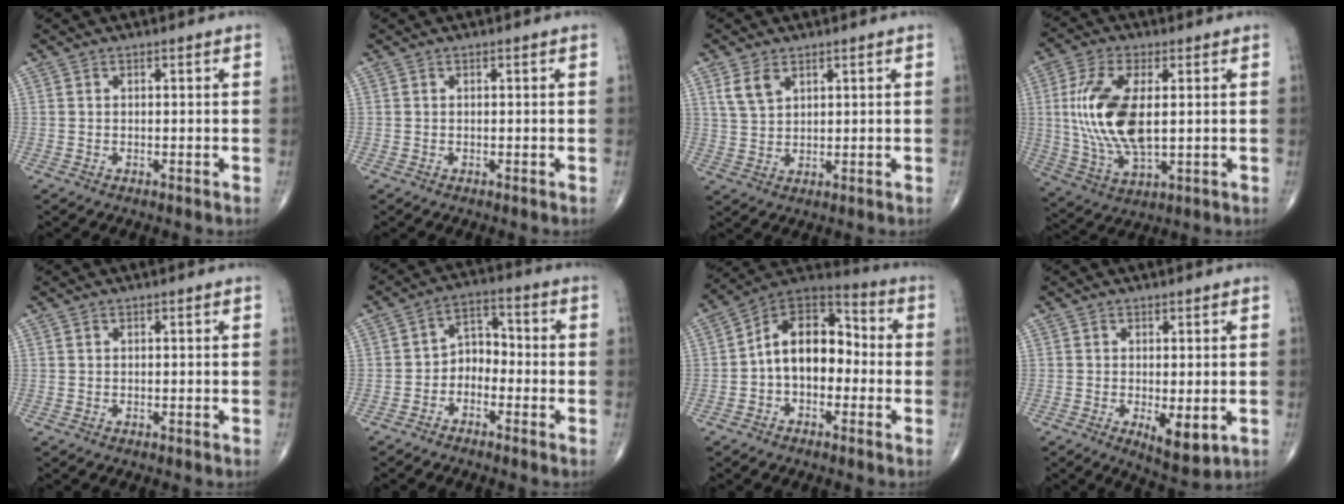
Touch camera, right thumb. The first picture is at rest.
{"total": 0.0}
{"total": 4.4, "force": [2.5, 2.6, 2.6], "torque": [-0.047, -0.007, 0.055]}
{"total": 15.5, "force": [1.6, 7.2, 13.7], "torque": [-0.285, -0.010, 0.037]}
{"total": 0.0}
{"total": 5.6, "force": [-2.1, 4.1, 3.2], "torque": [-0.029, 0.036, -0.051]}
{"total": 13.8, "force": [-1.2, 9.1, 10.3], "torque": [-0.130, 0.047, -0.036]}
{"total": 5.9, "force": [-1.2, 2.4, 5.3], "torque": [-0.075, -0.018, -0.009]}